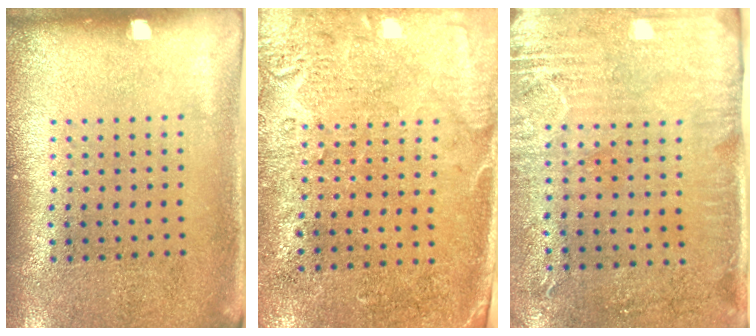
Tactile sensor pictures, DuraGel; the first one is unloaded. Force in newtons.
{"total": 2.7, "press": 2.3, "slide": 1.4}
{"total": 3.0, "press": 2.4, "slide": 1.7}